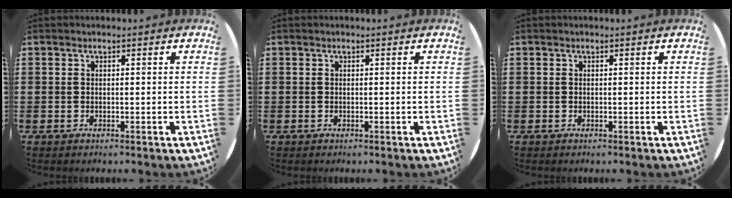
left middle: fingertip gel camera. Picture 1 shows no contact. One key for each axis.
{"total": 0.0}
{"total": 0.0}